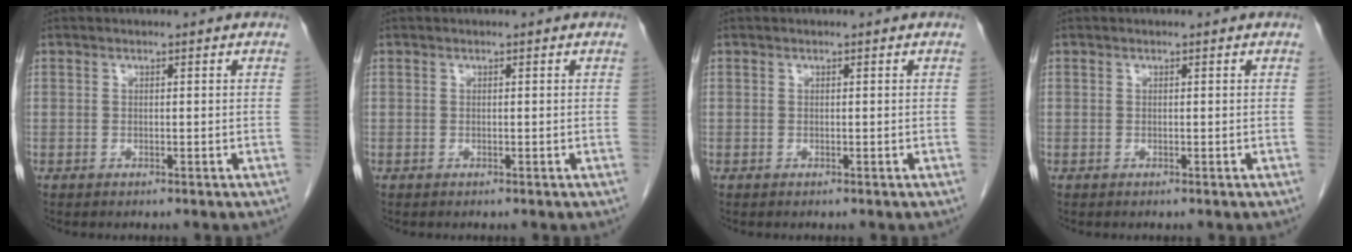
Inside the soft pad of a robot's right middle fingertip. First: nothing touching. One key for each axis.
{"total": 0.0}
{"total": 0.0}
{"total": 0.0}